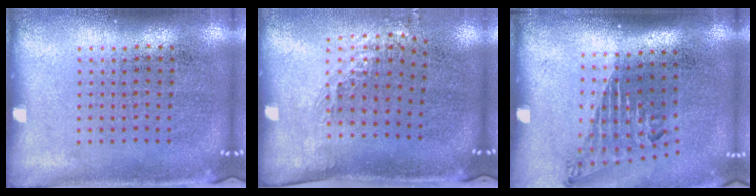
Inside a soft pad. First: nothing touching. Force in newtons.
{"total": 1.2, "press": 0.9, "slide": 0.7}
{"total": 1.7, "press": 1.1, "slide": 1.3}